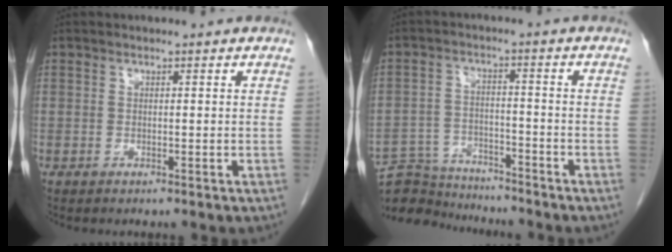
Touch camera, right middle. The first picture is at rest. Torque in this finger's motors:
{"motor_torque": [0.28, -0.19, 0.02, -0.03]}